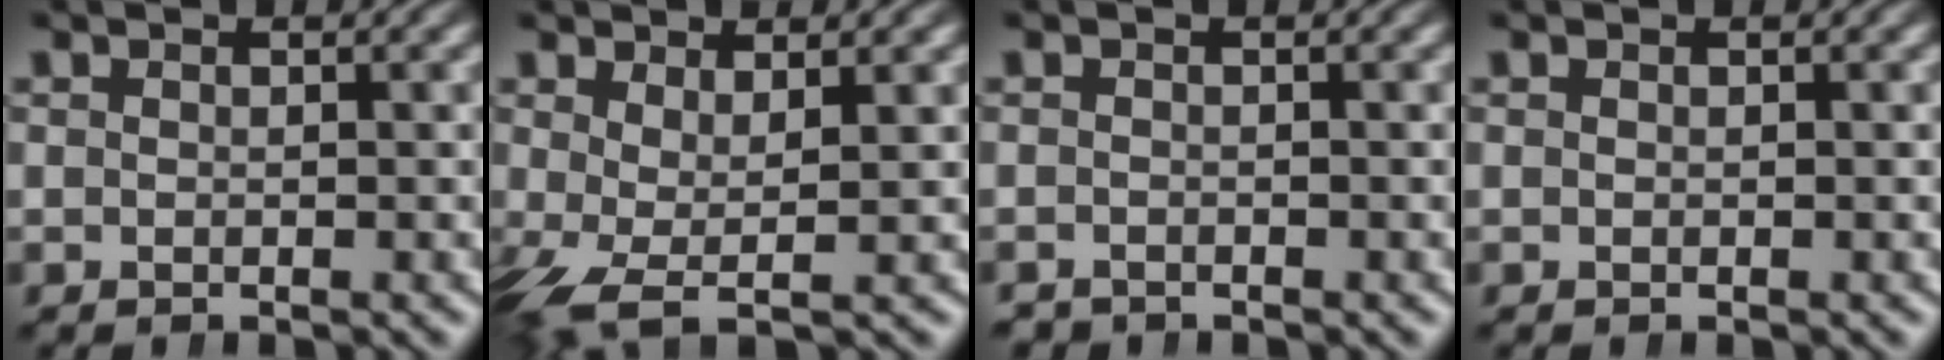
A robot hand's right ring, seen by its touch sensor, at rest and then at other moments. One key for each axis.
{"total": 4.8, "fx": -2.5, "fy": 2.3, "fz": 3.3, "tx": -0.089, "ty": -0.045, "tz": -0.019}
{"total": 1.1, "fx": -1.1, "fy": 0.1, "fz": -0.3, "tx": 0.001, "ty": -0.016, "tz": -0.012}
{"total": 0.0}